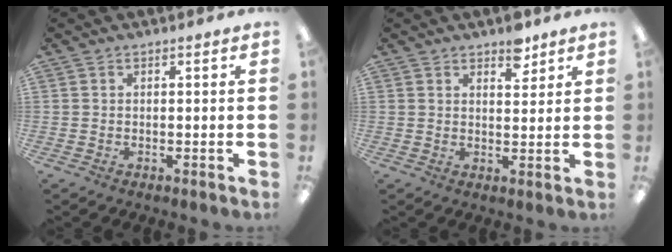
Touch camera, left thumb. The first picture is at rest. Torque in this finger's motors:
{"motor_torque": [0.52, 0.32, 0.19, -0.24, 0.01]}